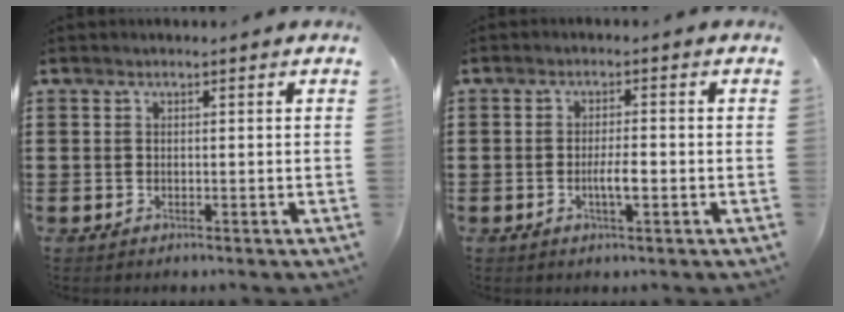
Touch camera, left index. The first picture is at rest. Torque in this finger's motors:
{"motor_torque": [0.71, 0.23, 0.09, 0.07]}